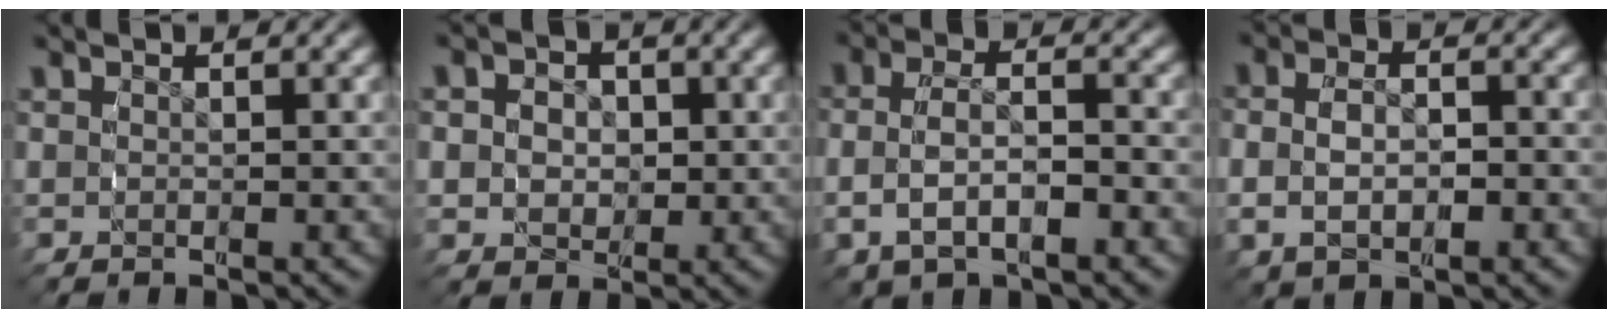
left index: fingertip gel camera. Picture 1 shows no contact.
{"total": 4.7, "force": [0.0, 4.2, 2.0], "torque": [-0.039, -0.011, 0.000]}
{"total": 4.6, "force": [-1.7, 2.9, 3.2], "torque": [-0.069, -0.007, -0.028]}
{"total": 4.3, "force": [-0.7, 3.1, 2.8], "torque": [-0.060, -0.002, -0.012]}